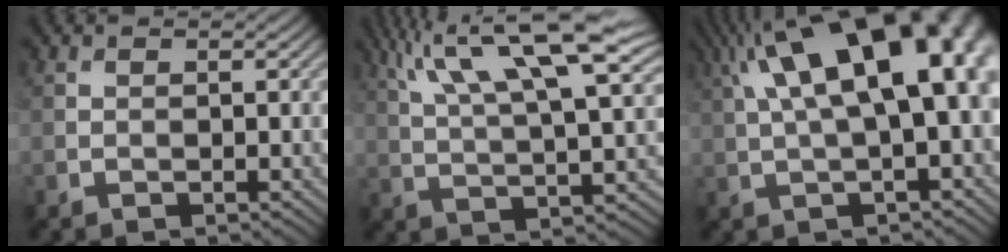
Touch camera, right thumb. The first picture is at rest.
{"total": 16.0, "force": [8.4, 4.6, 12.8], "torque": [-0.221, 0.026, 0.142]}
{"total": 17.6, "force": [4.9, 7.0, 15.3], "torque": [-0.231, 0.060, 0.075]}